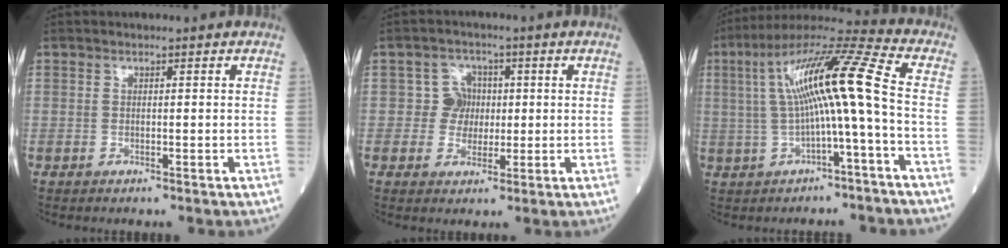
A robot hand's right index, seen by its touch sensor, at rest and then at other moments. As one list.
[{"total": 3.9, "force": [0.3, 3.9, 0.6], "torque": [0.003, 0.012, 0.007]}, {"total": 13.5, "force": [0.2, -0.1, 13.5], "torque": [-0.241, 0.037, 0.001]}]